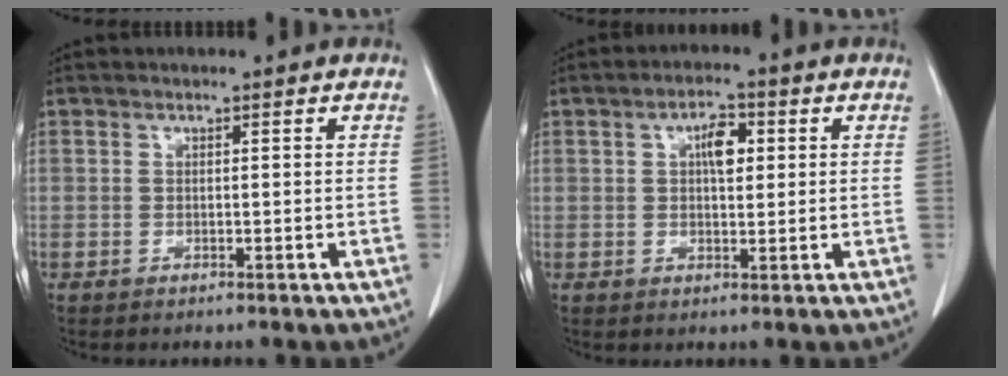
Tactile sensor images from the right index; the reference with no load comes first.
{"total": 4.4, "force": [1.1, 1.9, 3.8], "torque": [-0.062, 0.008, 0.017]}